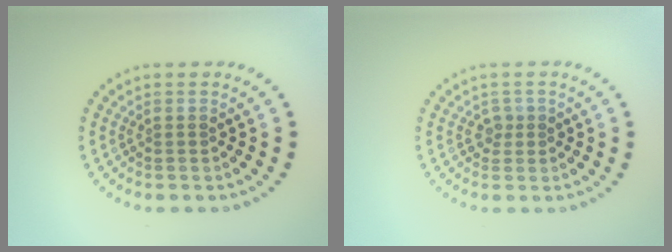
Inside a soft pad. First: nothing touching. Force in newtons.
{"total": 1.1, "press": 0.8, "slide": 0.8}